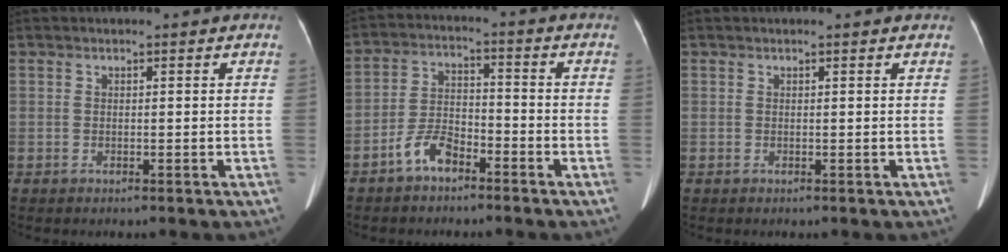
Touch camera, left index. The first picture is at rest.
{"total": 5.9, "force": [-4.1, 2.5, 3.5], "torque": [-0.080, 0.011, -0.077]}
{"total": 1.2, "force": [1.1, 0.2, 0.4], "torque": [-0.012, 0.009, 0.006]}